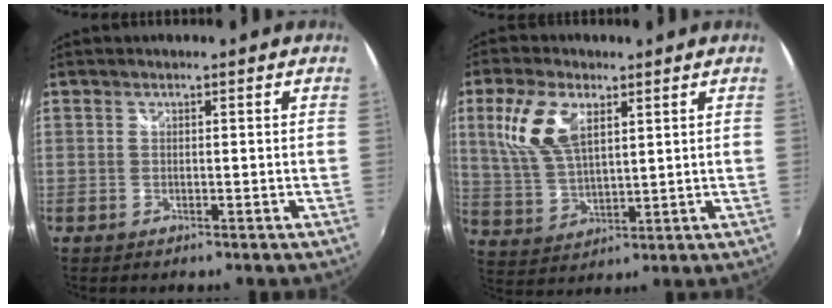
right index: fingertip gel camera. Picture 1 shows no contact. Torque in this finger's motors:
{"motor_torque": [0.30, 0.27, 0.28, 0.16]}